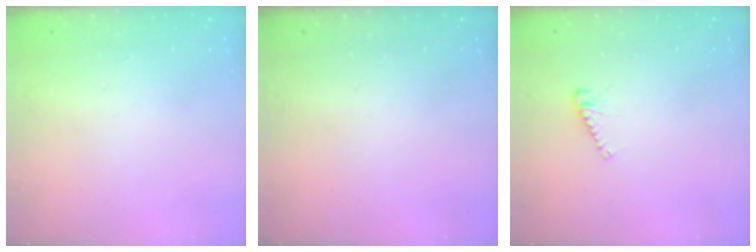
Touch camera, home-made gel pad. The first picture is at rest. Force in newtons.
{"total": 0.0}
{"total": 4.6, "press": 4.6, "slide": 0.3}